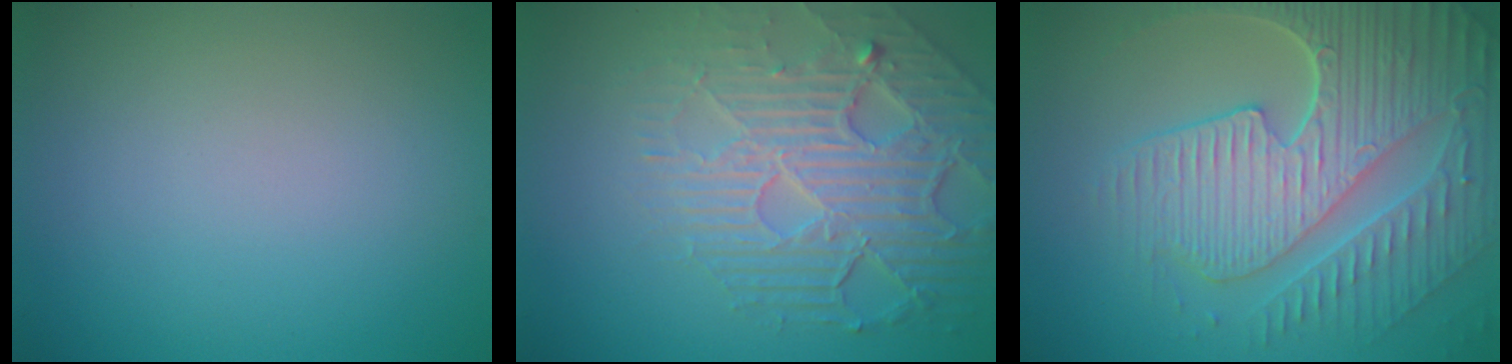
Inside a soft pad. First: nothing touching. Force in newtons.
{"total": 7.3, "press": 5.3, "slide": 5.1}
{"total": 8.9, "press": 6.2, "slide": 6.5}